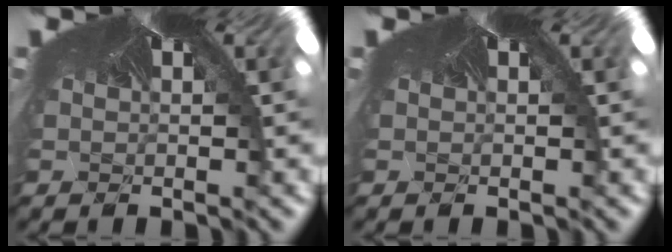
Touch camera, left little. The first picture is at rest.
{"total": 0.0}